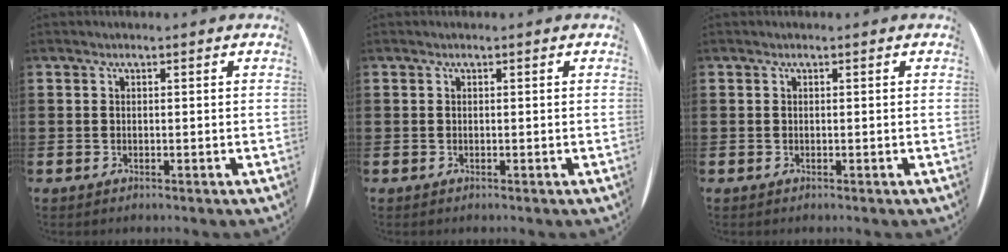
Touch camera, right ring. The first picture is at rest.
{"total": 0.0}
{"total": 0.0}